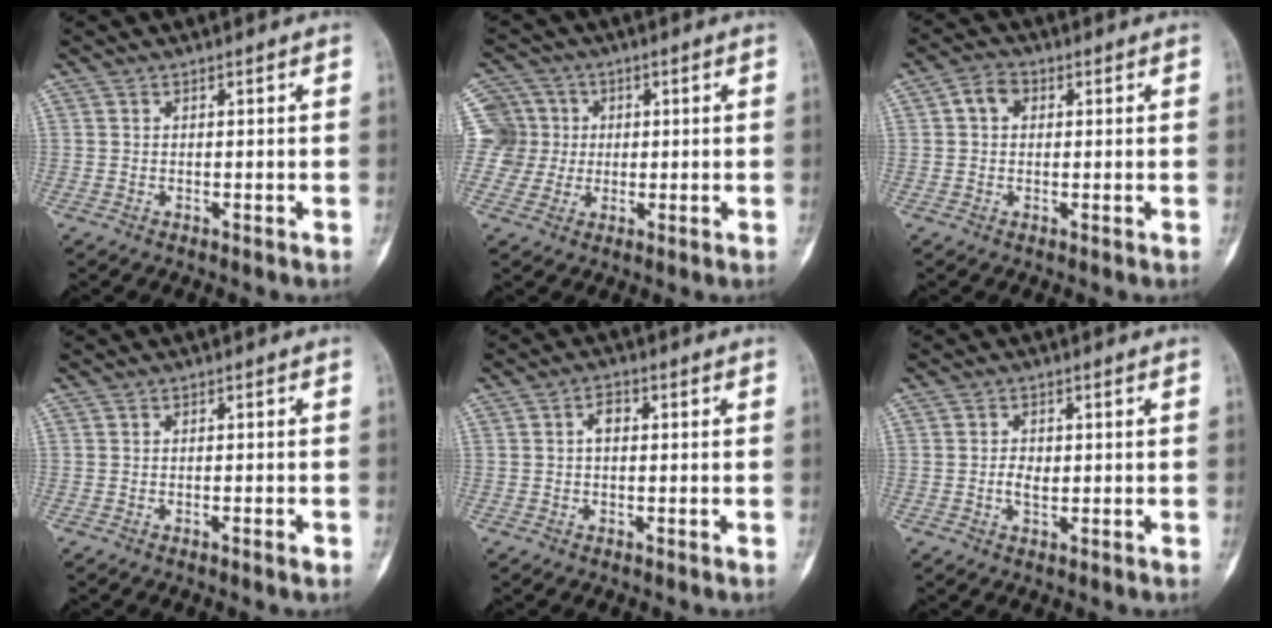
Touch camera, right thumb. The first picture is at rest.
{"total": 9.2, "force": [1.0, 9.1, 1.3], "torque": [-0.005, 0.025, 0.020]}
{"total": 3.7, "force": [0.8, 2.9, 2.2], "torque": [-0.030, 0.011, 0.009]}
{"total": 1.2, "force": [-0.7, 0.2, 1.0], "torque": [-0.018, -0.001, -0.010]}
{"total": 2.5, "force": [0.2, 1.5, 1.9], "torque": [-0.025, 0.009, -0.002]}
{"total": 2.6, "force": [-0.2, 1.7, 2.0], "torque": [-0.030, 0.002, -0.003]}